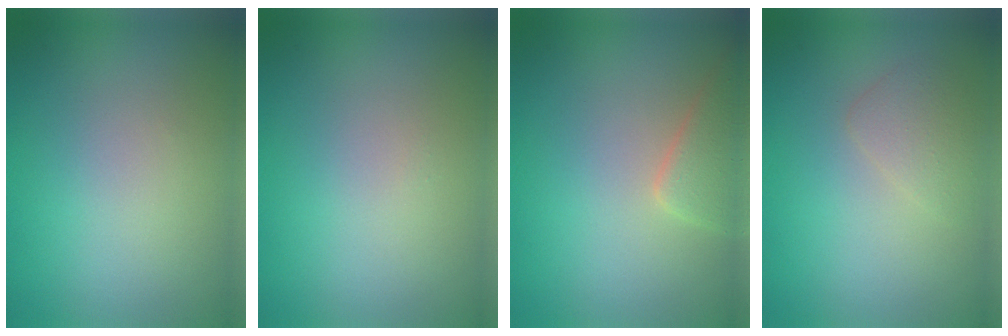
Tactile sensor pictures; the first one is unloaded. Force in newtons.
{"total": 0.0}
{"total": 2.9, "press": 2.9, "slide": 0.3}
{"total": 1.7, "press": 1.7, "slide": 0.1}